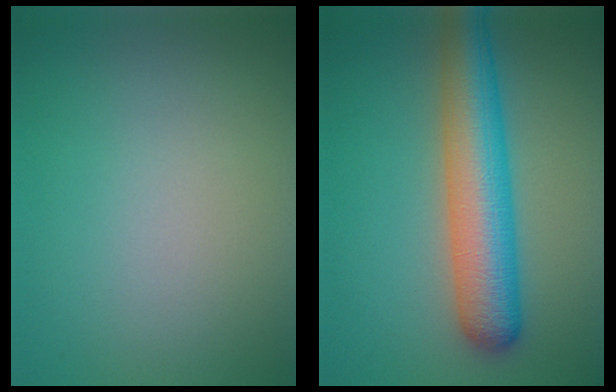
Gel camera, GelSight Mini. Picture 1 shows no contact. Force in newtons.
{"total": 7.6, "press": 7.6, "slide": 0.2}